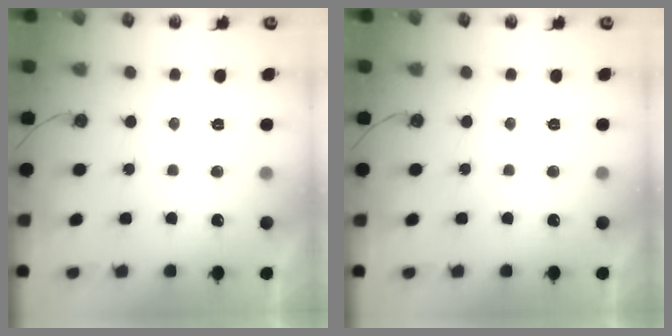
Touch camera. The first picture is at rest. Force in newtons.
{"total": 0.0}